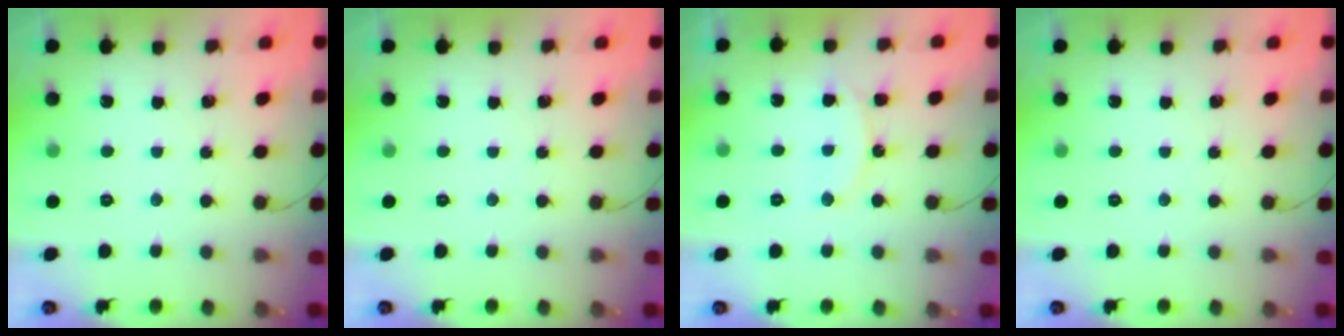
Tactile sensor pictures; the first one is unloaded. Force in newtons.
{"total": 0.0}
{"total": 9.1, "press": 9.1, "slide": 1.0}
{"total": 0.0}